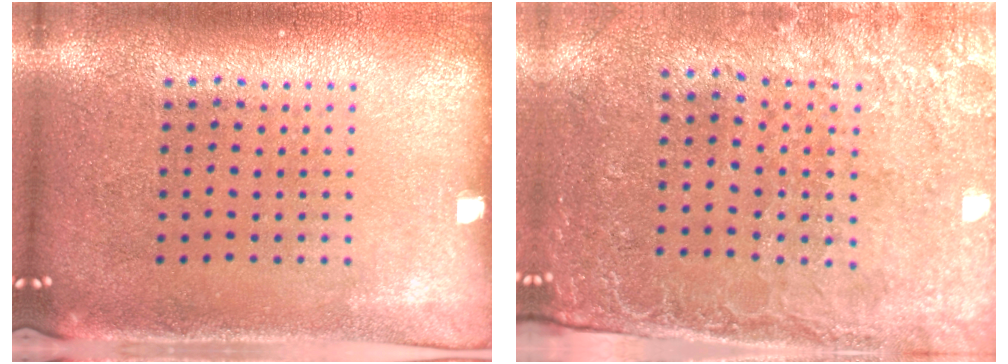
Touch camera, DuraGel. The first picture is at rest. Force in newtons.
{"total": 2.7, "press": 2.4, "slide": 1.2}